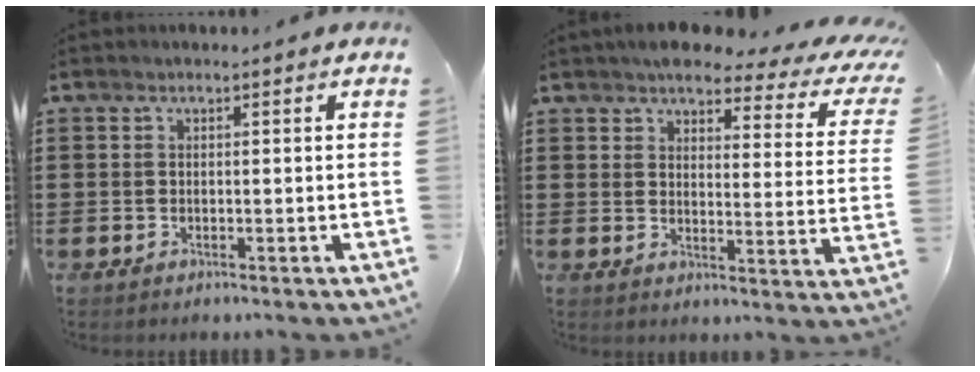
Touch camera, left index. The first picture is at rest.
{"total": 5.7, "force": [4.7, 1.8, 2.7], "torque": [-0.061, -0.025, 0.077]}